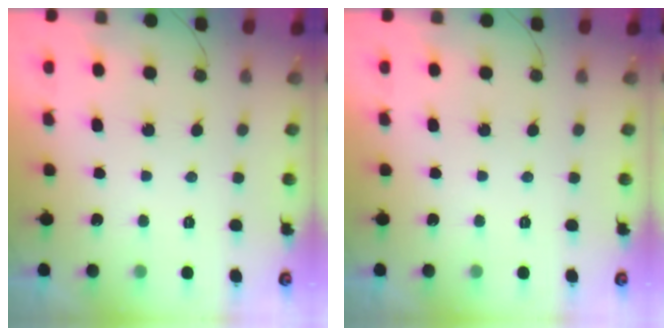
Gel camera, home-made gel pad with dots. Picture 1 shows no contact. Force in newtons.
{"total": 0.0}